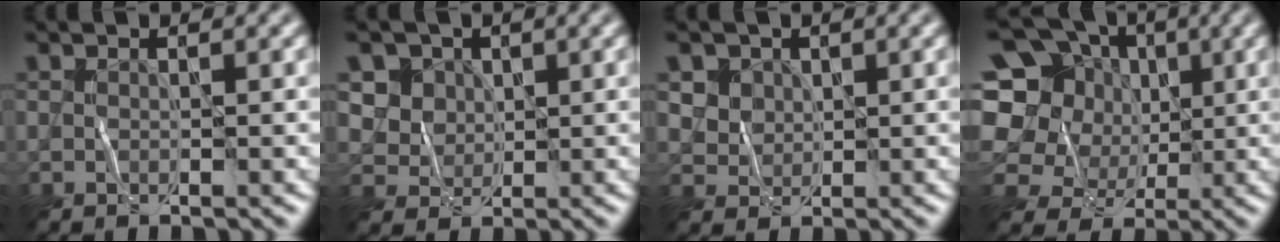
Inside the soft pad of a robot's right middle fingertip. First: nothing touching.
{"total": 5.0, "force": [2.1, 4.2, 1.9], "torque": [-0.043, 0.002, 0.036]}
{"total": 3.9, "force": [1.8, 3.1, 1.4], "torque": [-0.046, 0.002, 0.040]}
{"total": 14.8, "force": [1.7, 13.3, 6.1], "torque": [-0.166, 0.036, 0.012]}